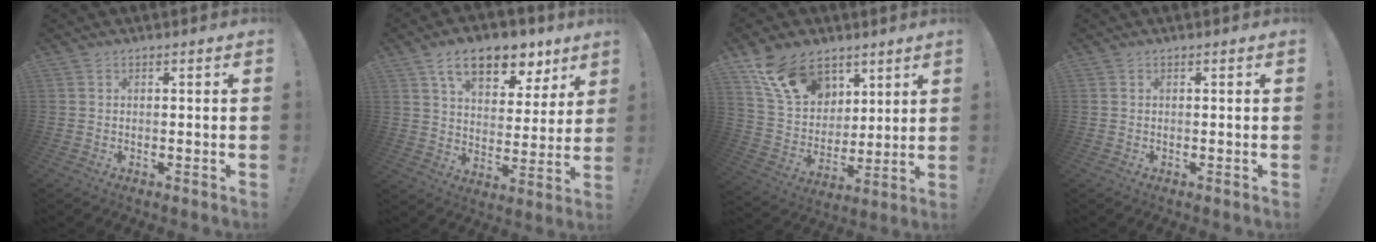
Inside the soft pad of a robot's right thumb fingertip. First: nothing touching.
{"total": 15.1, "force": [9.3, 8.0, 8.9], "torque": [-0.137, -0.050, 0.163]}
{"total": 16.8, "force": [10.2, 11.1, 7.4], "torque": [-0.142, -0.049, 0.199]}
{"total": 0.0}